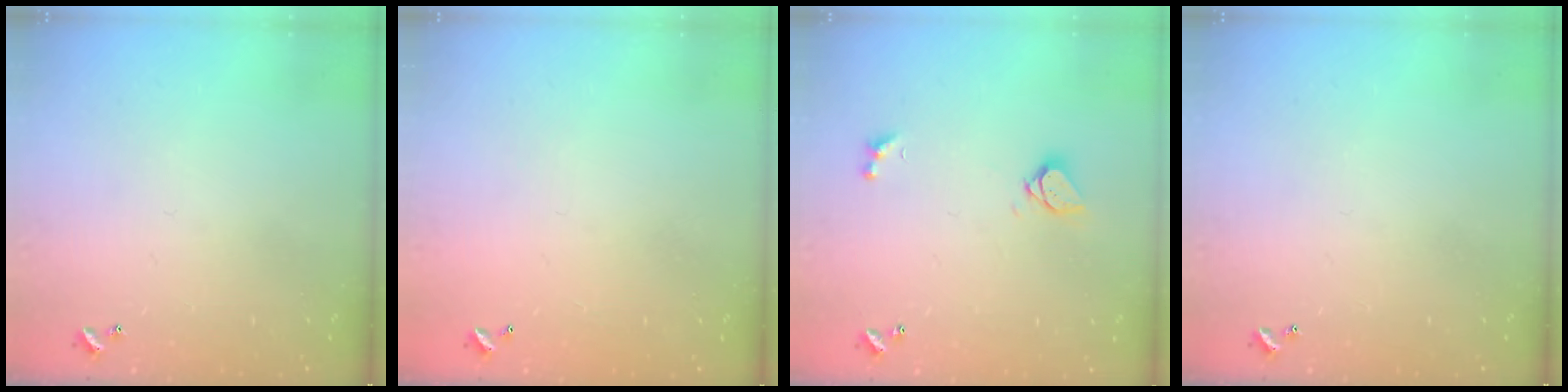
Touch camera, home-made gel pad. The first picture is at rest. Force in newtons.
{"total": 2.9, "press": 2.9, "slide": 0.1}
{"total": 2.4, "press": 2.4, "slide": 0.3}
{"total": 0.0}